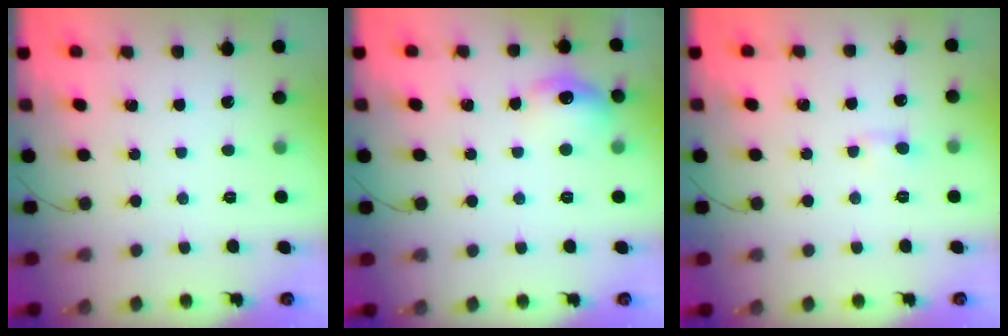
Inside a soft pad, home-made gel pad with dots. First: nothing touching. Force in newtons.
{"total": 9.9, "press": 9.8, "slide": 1.0}
{"total": 2.3, "press": 2.0, "slide": 1.3}